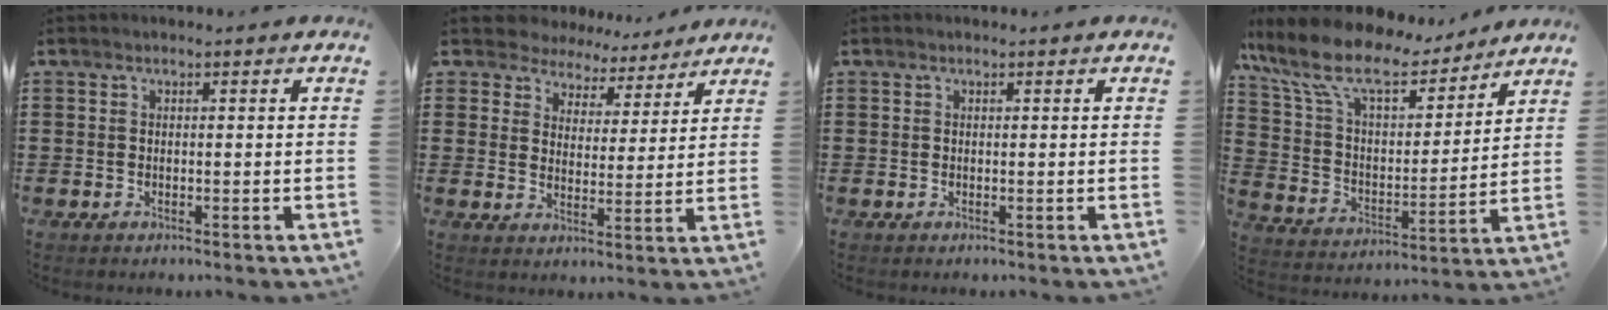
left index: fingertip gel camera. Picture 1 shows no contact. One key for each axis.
{"total": 5.8, "fx": 5.5, "fy": 1.9, "fz": 0.2, "tx": -0.037, "ty": -0.030, "tz": 0.099}
{"total": 0.0}
{"total": 11.8, "fx": 9.6, "fy": 3.3, "fz": 6.1, "tx": -0.158, "ty": -0.049, "tz": 0.167}